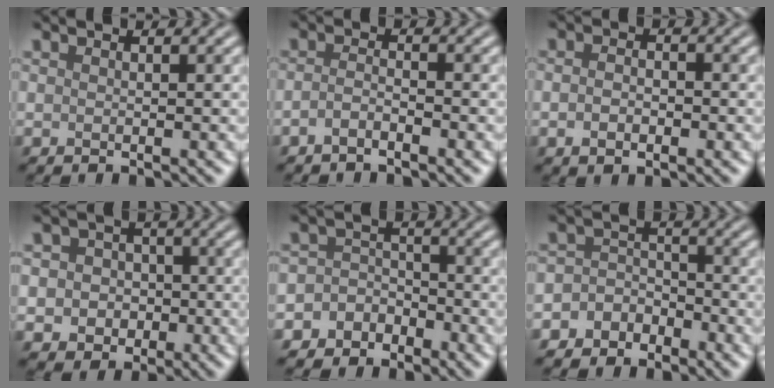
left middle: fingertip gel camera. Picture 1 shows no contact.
{"total": 1.4, "force": [-1.0, 0.4, 1.0], "torque": [-0.022, 0.002, -0.024]}
{"total": 2.1, "force": [-0.6, 1.2, 1.6], "torque": [-0.029, -0.001, -0.012]}
{"total": 4.8, "force": [-0.4, 4.4, 1.8], "torque": [-0.013, 0.015, -0.029]}
{"total": 5.2, "force": [-3.1, 4.1, 0.1], "torque": [0.031, 0.002, -0.072]}
{"total": 4.0, "force": [-2.5, 3.1, 0.4], "torque": [0.036, 0.007, -0.063]}